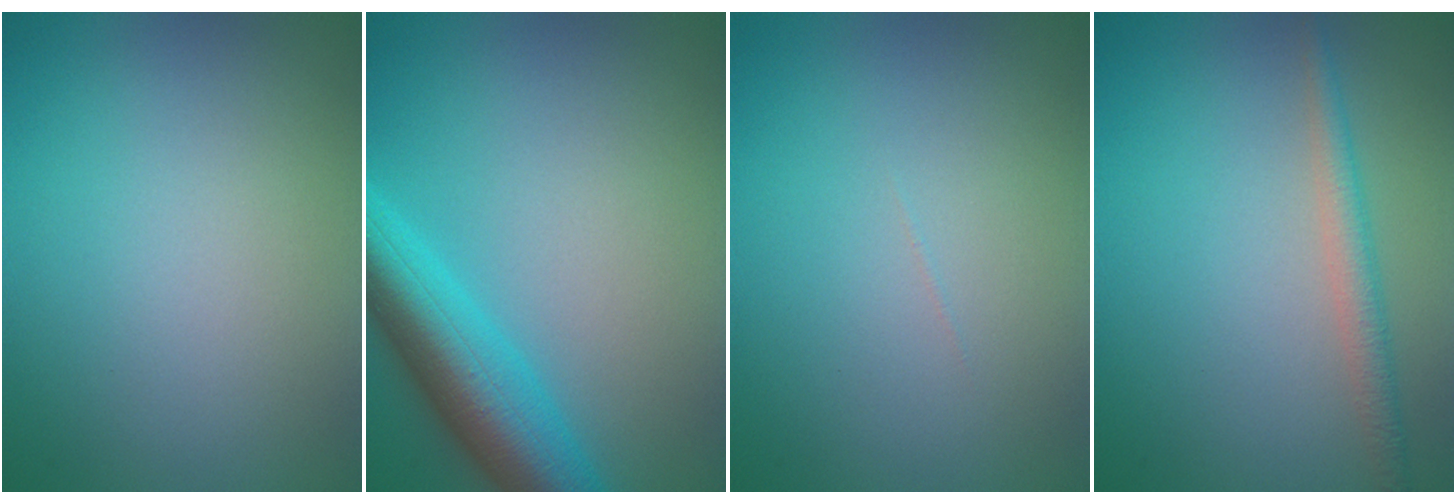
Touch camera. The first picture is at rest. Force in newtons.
{"total": 7.4, "press": 7.4, "slide": 0.5}
{"total": 0.0}
{"total": 2.0, "press": 2.0, "slide": 0.0}